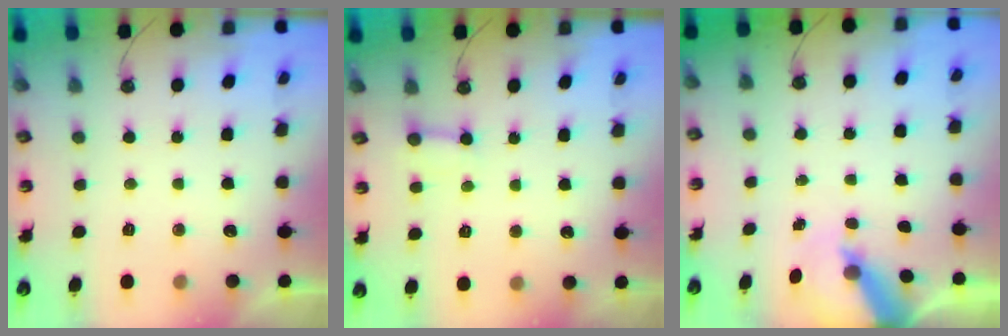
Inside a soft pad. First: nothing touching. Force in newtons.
{"total": 2.6, "press": 2.6, "slide": 0.3}
{"total": 7.4, "press": 7.4, "slide": 0.8}